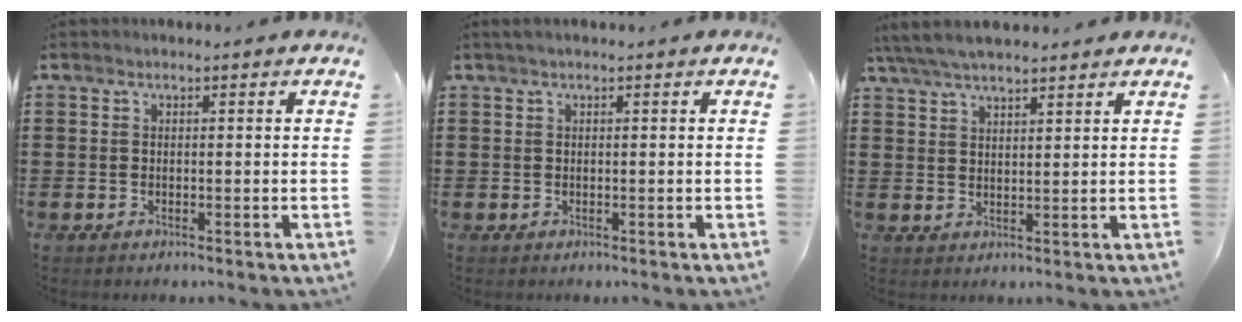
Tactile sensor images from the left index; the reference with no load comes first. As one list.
[{"total": 0.5, "force": [0.0, 0.0, 0.5], "torque": [-0.008, -0.002, 0.001]}, {"total": 5.0, "force": [4.4, 0.8, 2.3], "torque": [-0.056, -0.005, 0.082]}]